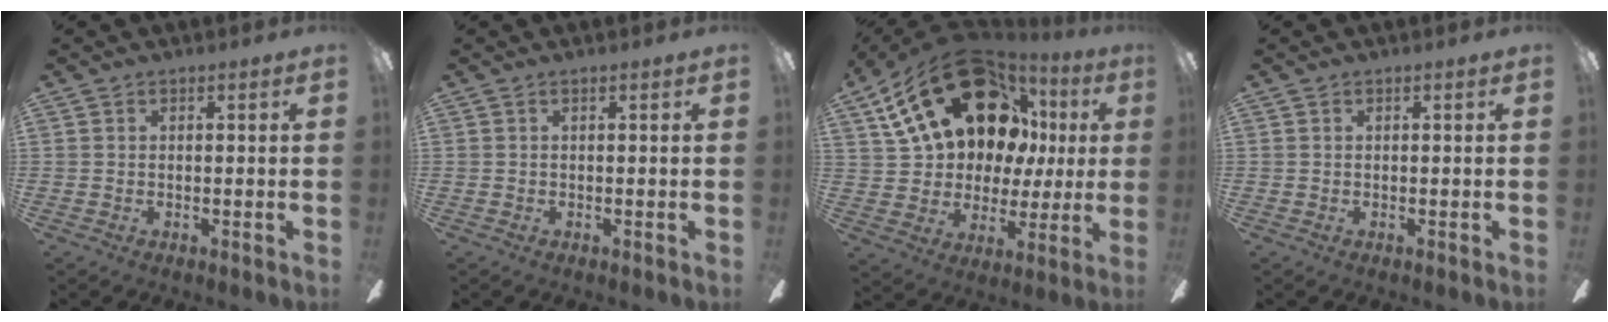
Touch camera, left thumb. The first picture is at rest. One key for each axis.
{"total": 0.0}
{"total": 26.0, "fx": 13.7, "fy": 16.0, "fz": 15.2, "tx": -0.281, "ty": -0.061, "tz": 0.263}
{"total": 0.0}